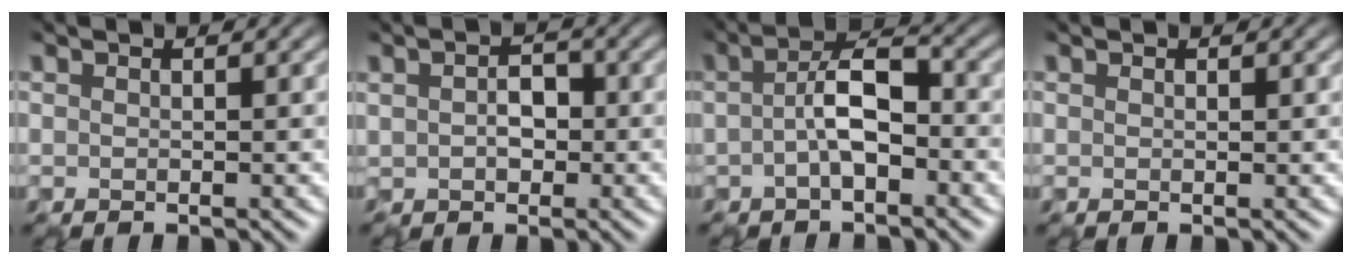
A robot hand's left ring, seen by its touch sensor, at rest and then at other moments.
{"total": 2.2, "force": [0.0, 1.7, 1.4], "torque": [-0.024, 0.010, -0.003]}
{"total": 3.7, "force": [-0.7, 1.5, 3.3], "torque": [-0.061, 0.014, -0.021]}
{"total": 0.0}